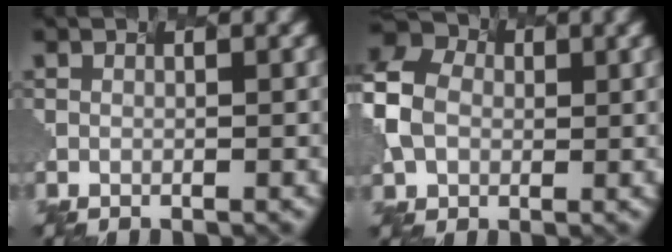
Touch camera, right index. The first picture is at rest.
{"total": 5.8, "force": [-0.5, 4.7, 3.3], "torque": [-0.123, 0.010, 0.001]}